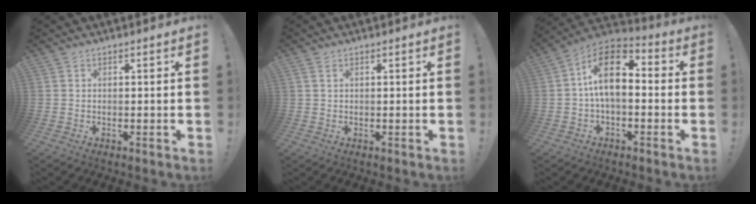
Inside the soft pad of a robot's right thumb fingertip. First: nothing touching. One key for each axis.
{"total": 1.4, "fx": 0.6, "fy": 0.9, "fz": 0.8, "tx": -0.021, "ty": 0.004, "tz": 0.013}
{"total": 14.0, "fx": 1.7, "fy": 8.1, "fz": 11.2, "tx": -0.197, "ty": 0.007, "tz": 0.030}